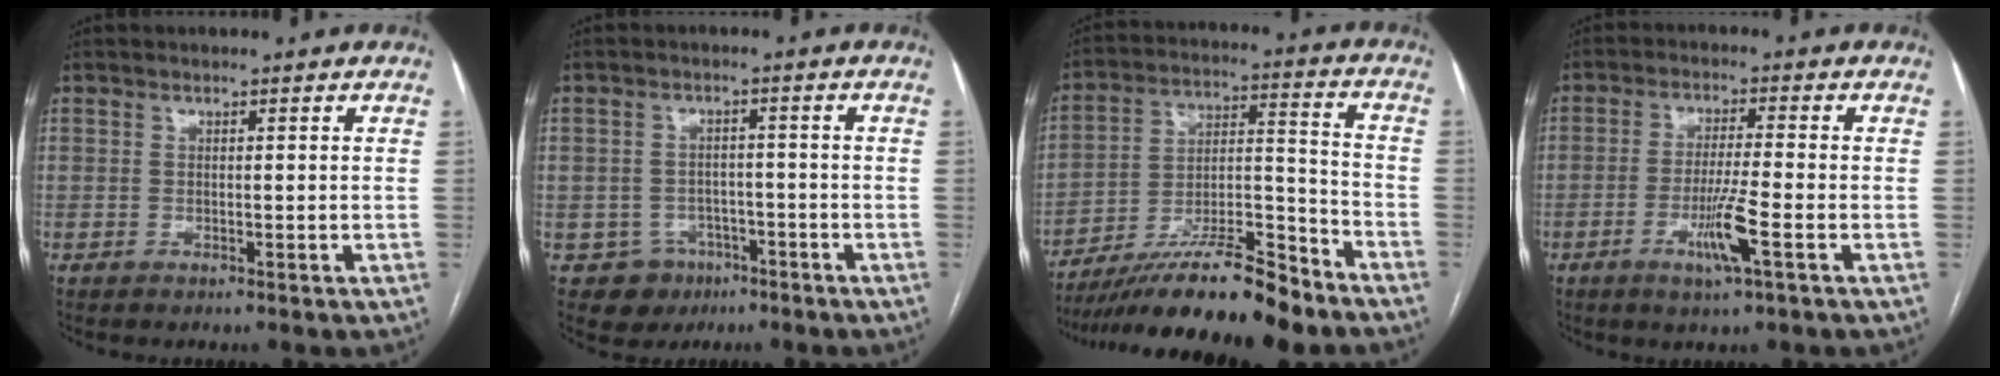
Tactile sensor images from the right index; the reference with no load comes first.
{"total": 5.4, "force": [-2.7, 4.6, 0.2], "torque": [0.004, 0.014, -0.034]}
{"total": 18.0, "force": [-14.8, 2.0, 10.1], "torque": [-0.168, 0.004, -0.257]}
{"total": 6.8, "force": [-2.7, -0.3, 6.2], "torque": [-0.118, -0.013, -0.050]}